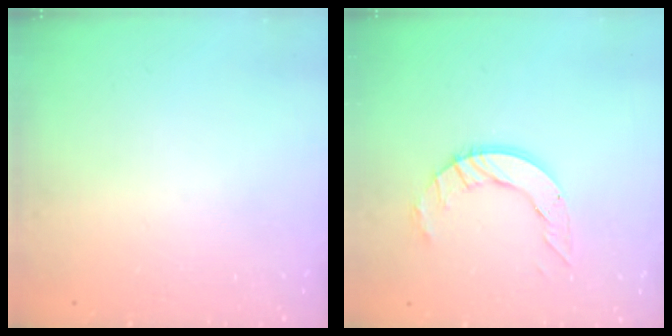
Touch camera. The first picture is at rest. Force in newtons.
{"total": 8.1, "press": 8.0, "slide": 0.3}